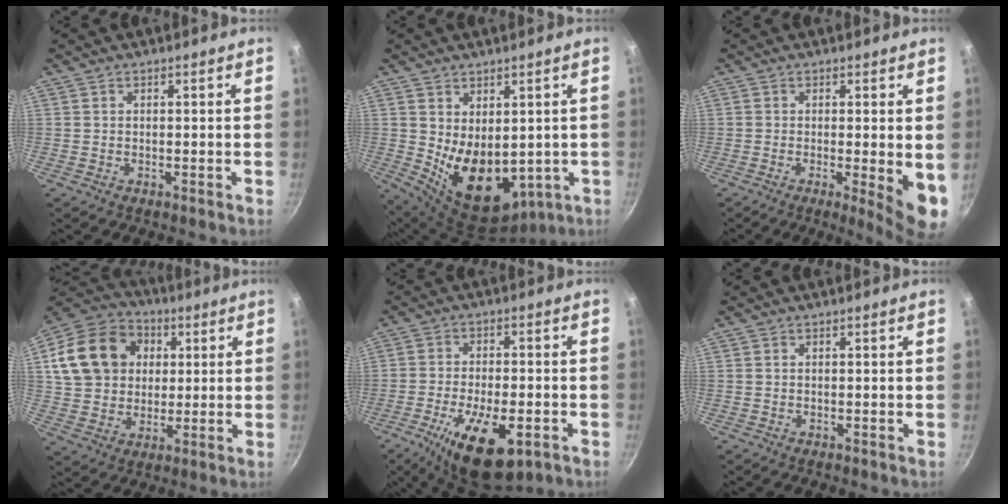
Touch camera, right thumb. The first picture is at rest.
{"total": 13.1, "force": [0.3, 8.7, 9.8], "torque": [-0.128, -0.038, 0.038]}
{"total": 7.7, "force": [-1.0, 1.4, 7.5], "torque": [-0.092, -0.016, -0.010]}
{"total": 19.1, "force": [4.7, 15.3, 10.4], "torque": [-0.174, 0.020, 0.081]}
{"total": 15.1, "force": [-6.6, 6.5, 11.9], "torque": [-0.188, 0.009, -0.097]}
{"total": 0.0}